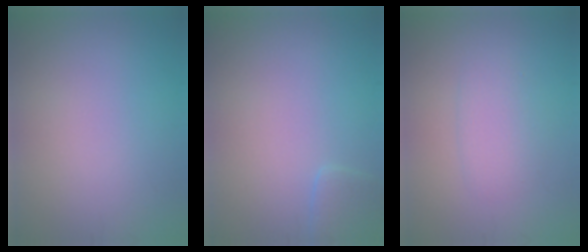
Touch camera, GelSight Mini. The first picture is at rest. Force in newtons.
{"total": 1.6, "press": 1.6, "slide": 0.1}
{"total": 2.0, "press": 2.0, "slide": 0.1}